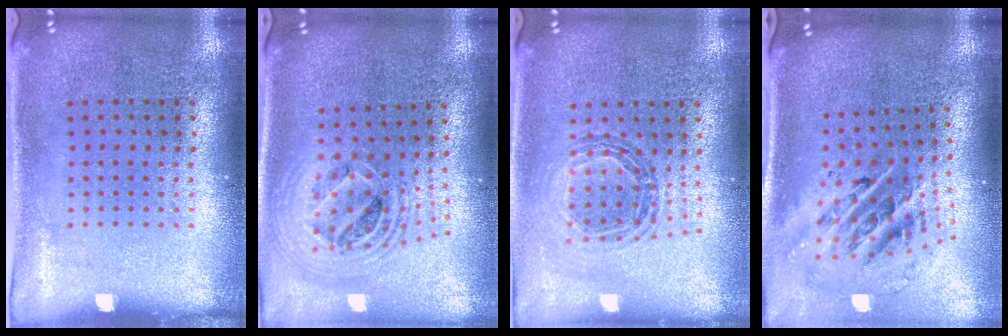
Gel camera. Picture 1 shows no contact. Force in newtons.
{"total": 2.3, "press": 1.8, "slide": 1.5}
{"total": 0.9, "press": 0.9, "slide": 0.1}
{"total": 2.5, "press": 1.8, "slide": 1.8}